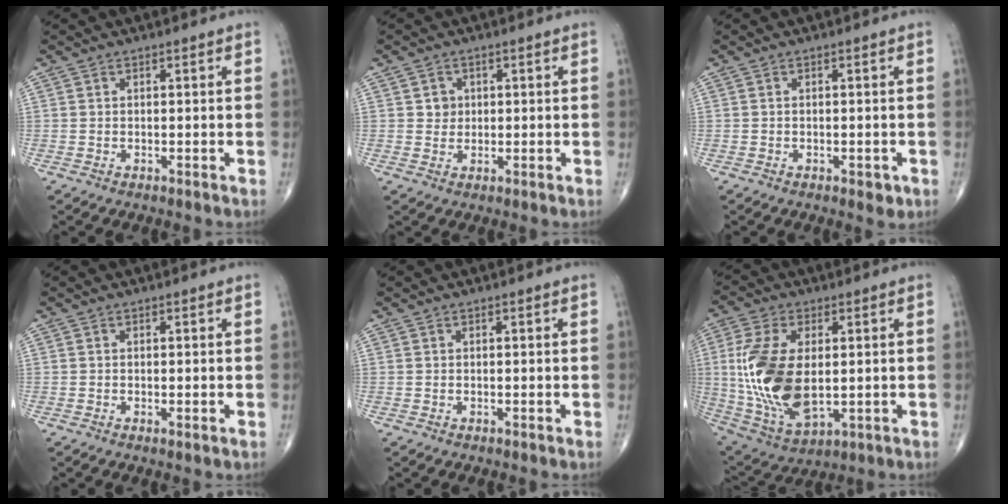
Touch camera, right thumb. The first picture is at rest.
{"total": 2.4, "force": [0.5, 2.2, 0.7], "torque": [0.003, 0.001, 0.006]}
{"total": 2.0, "force": [-0.8, 1.0, 1.5], "torque": [-0.013, -0.001, -0.008]}
{"total": 0.7, "force": [-0.2, 0.1, 0.6], "torque": [-0.014, -0.004, -0.004]}
{"total": 0.0}
{"total": 18.0, "force": [0.7, 9.7, 15.2], "torque": [-0.321, -0.016, 0.028]}